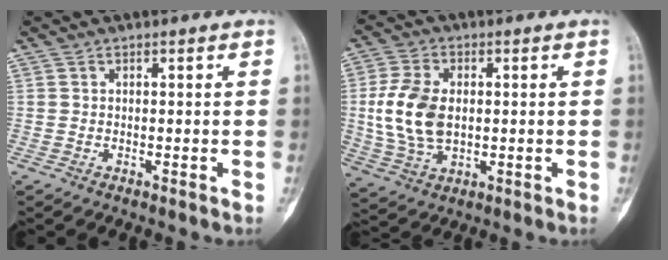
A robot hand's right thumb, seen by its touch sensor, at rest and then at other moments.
{"total": 11.4, "force": [0.4, 7.3, 8.8], "torque": [-0.177, 0.001, 0.014]}